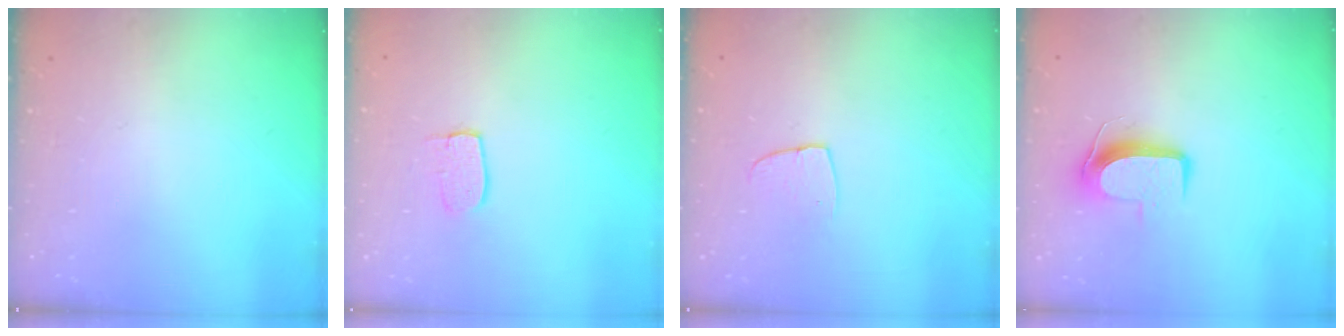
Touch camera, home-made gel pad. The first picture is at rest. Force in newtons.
{"total": 5.8, "press": 5.8, "slide": 0.4}
{"total": 6.4, "press": 6.4, "slide": 0.3}
{"total": 8.8, "press": 8.8, "slide": 0.6}